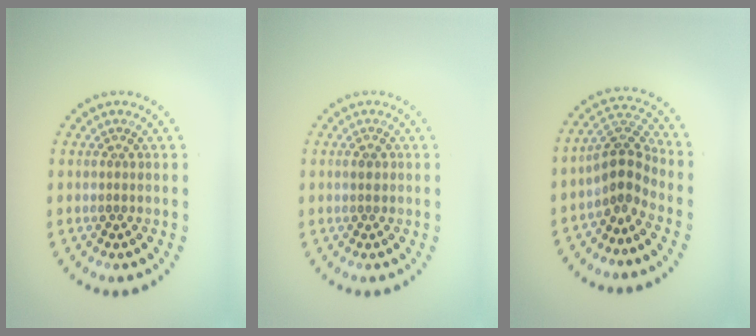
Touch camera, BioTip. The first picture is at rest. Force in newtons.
{"total": 1.1, "press": 1.1, "slide": 0.2}
{"total": 3.5, "press": 2.9, "slide": 2.0}